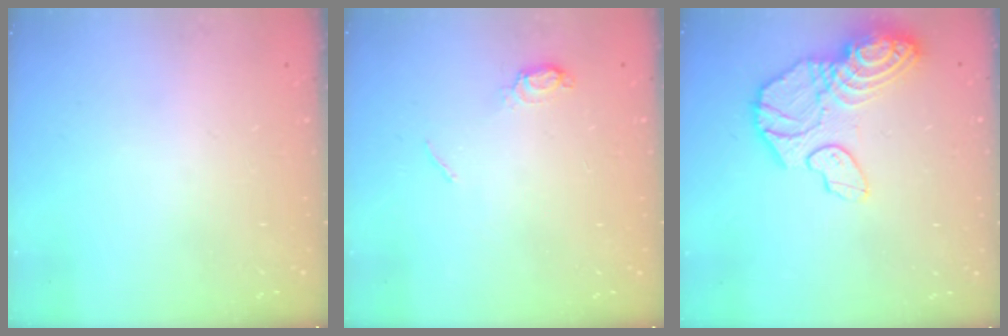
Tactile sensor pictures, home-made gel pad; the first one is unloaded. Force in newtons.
{"total": 6.1, "press": 6.0, "slide": 0.6}
{"total": 16.3, "press": 16.2, "slide": 1.9}